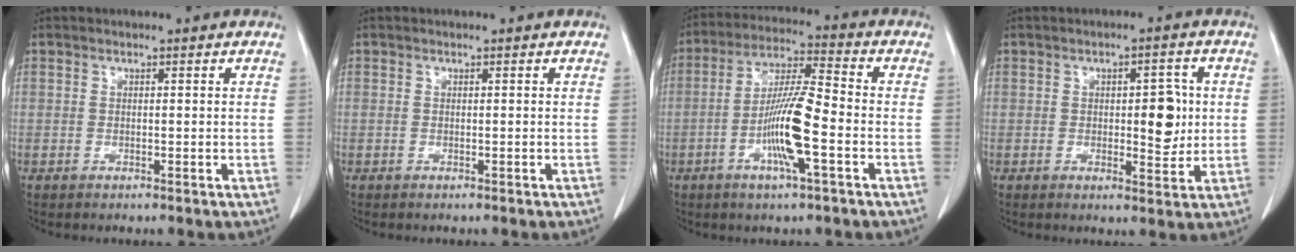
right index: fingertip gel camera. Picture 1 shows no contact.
{"total": 0.0}
{"total": 11.0, "force": [-3.4, 0.8, 10.4], "torque": [-0.201, 0.000, -0.066]}
{"total": 5.6, "force": [0.4, 2.2, 5.2], "torque": [-0.064, 0.000, 0.007]}